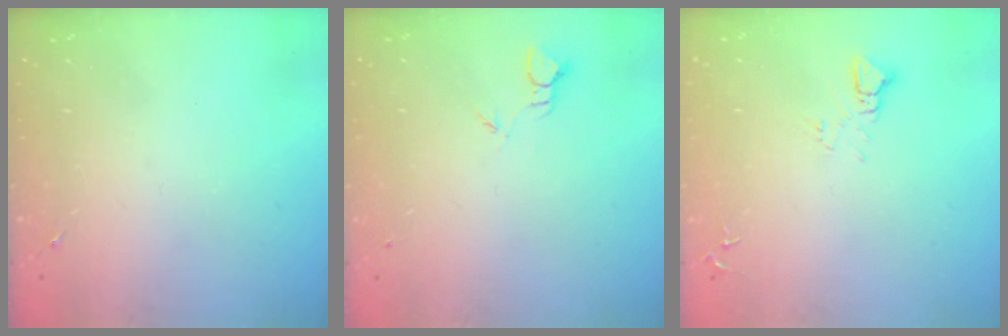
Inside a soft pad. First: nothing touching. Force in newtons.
{"total": 1.8, "press": 1.8, "slide": 0.0}
{"total": 3.4, "press": 3.4, "slide": 0.4}